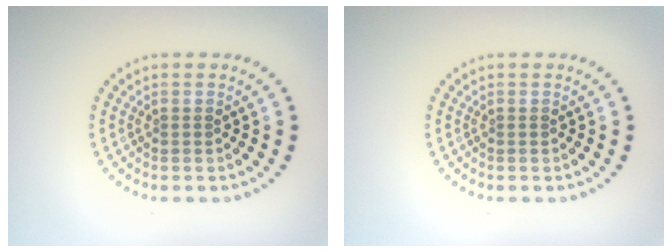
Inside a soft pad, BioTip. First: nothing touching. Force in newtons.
{"total": 0.0}